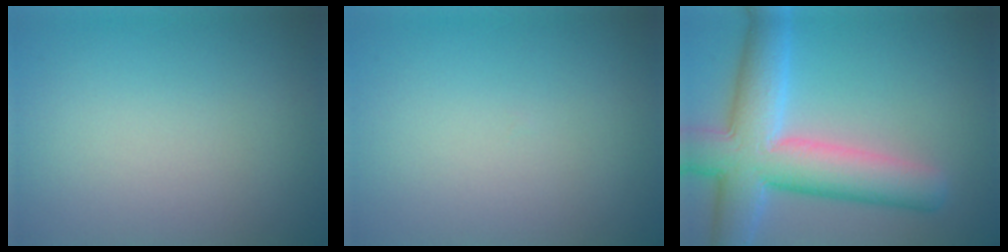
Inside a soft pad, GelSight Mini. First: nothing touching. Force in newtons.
{"total": 0.0}
{"total": 9.9, "press": 9.9, "slide": 0.6}